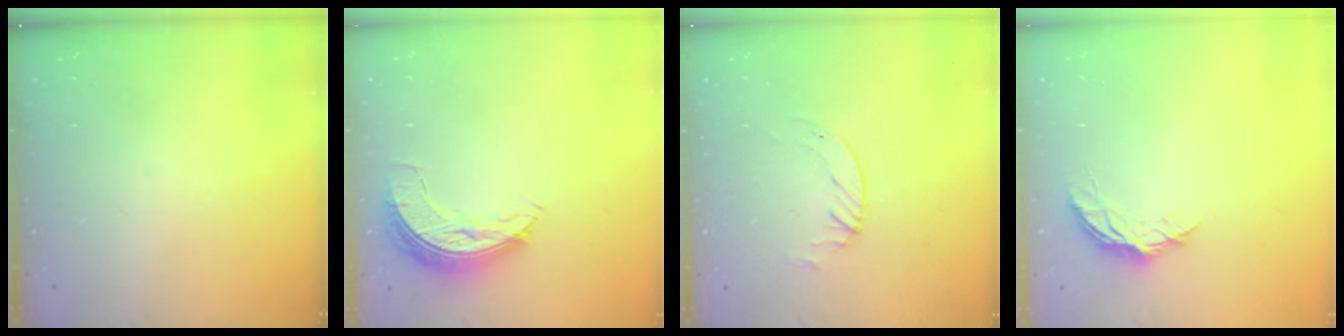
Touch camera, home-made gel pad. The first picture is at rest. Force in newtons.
{"total": 7.7, "press": 7.7, "slide": 0.3}
{"total": 1.7, "press": 1.7, "slide": 0.2}
{"total": 5.2, "press": 5.1, "slide": 0.5}